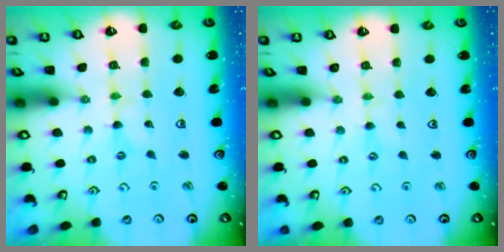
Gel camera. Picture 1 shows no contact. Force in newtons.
{"total": 0.7, "press": 0.6, "slide": 0.2}